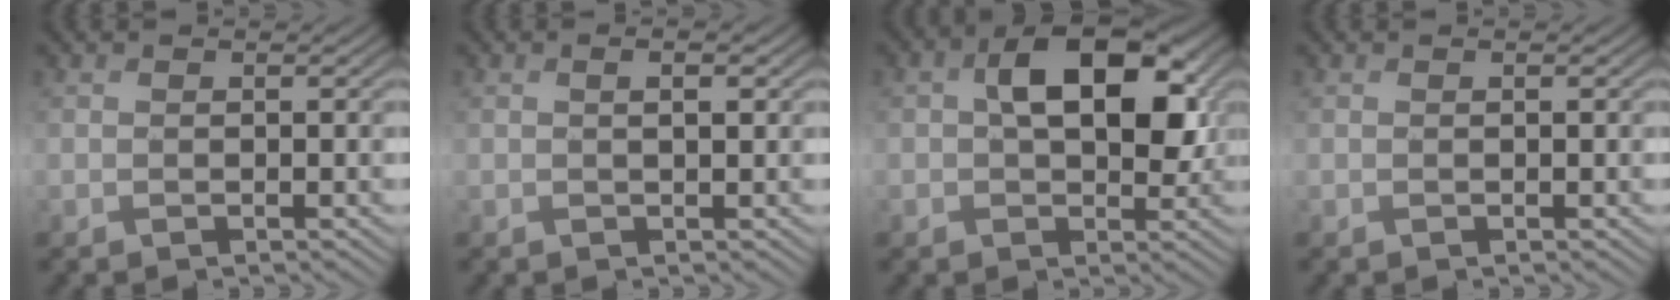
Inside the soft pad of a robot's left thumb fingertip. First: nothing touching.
{"total": 1.8, "force": [0.5, 0.5, 1.7], "torque": [-0.013, -0.008, 0.008]}
{"total": 10.8, "force": [2.2, 6.7, 8.2], "torque": [-0.139, 0.002, 0.032]}
{"total": 0.0}